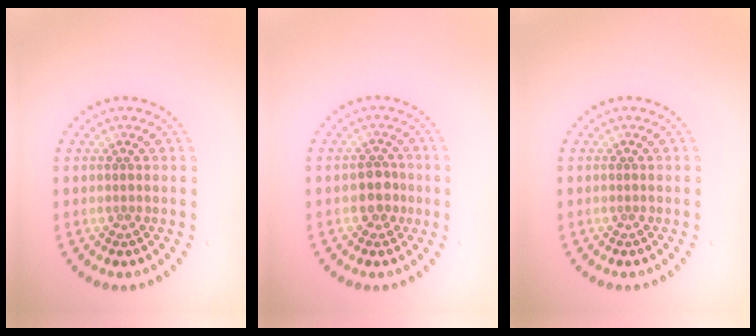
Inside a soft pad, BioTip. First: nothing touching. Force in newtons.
{"total": 2.1, "press": 1.9, "slide": 0.9}
{"total": 0.0}